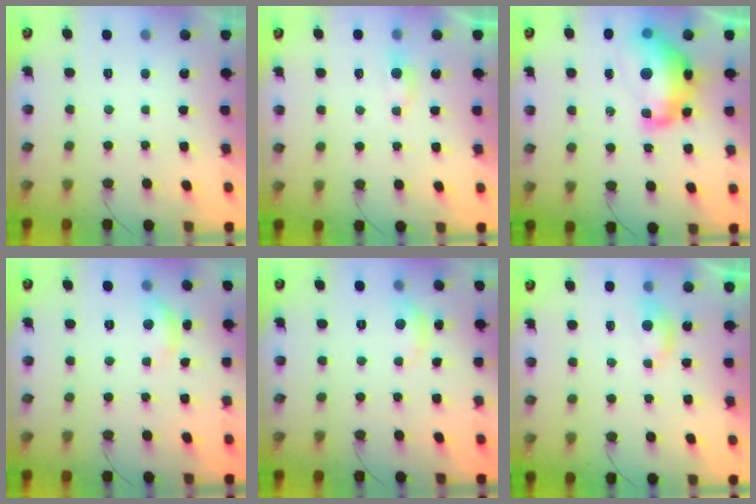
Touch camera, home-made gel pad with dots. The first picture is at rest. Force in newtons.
{"total": 3.2, "press": 3.1, "slide": 0.5}
{"total": 16.3, "press": 16.3, "slide": 1.5}
{"total": 6.5, "press": 6.5, "slide": 0.4}
{"total": 4.7, "press": 4.7, "slide": 0.4}
{"total": 4.2, "press": 4.1, "slide": 0.6}